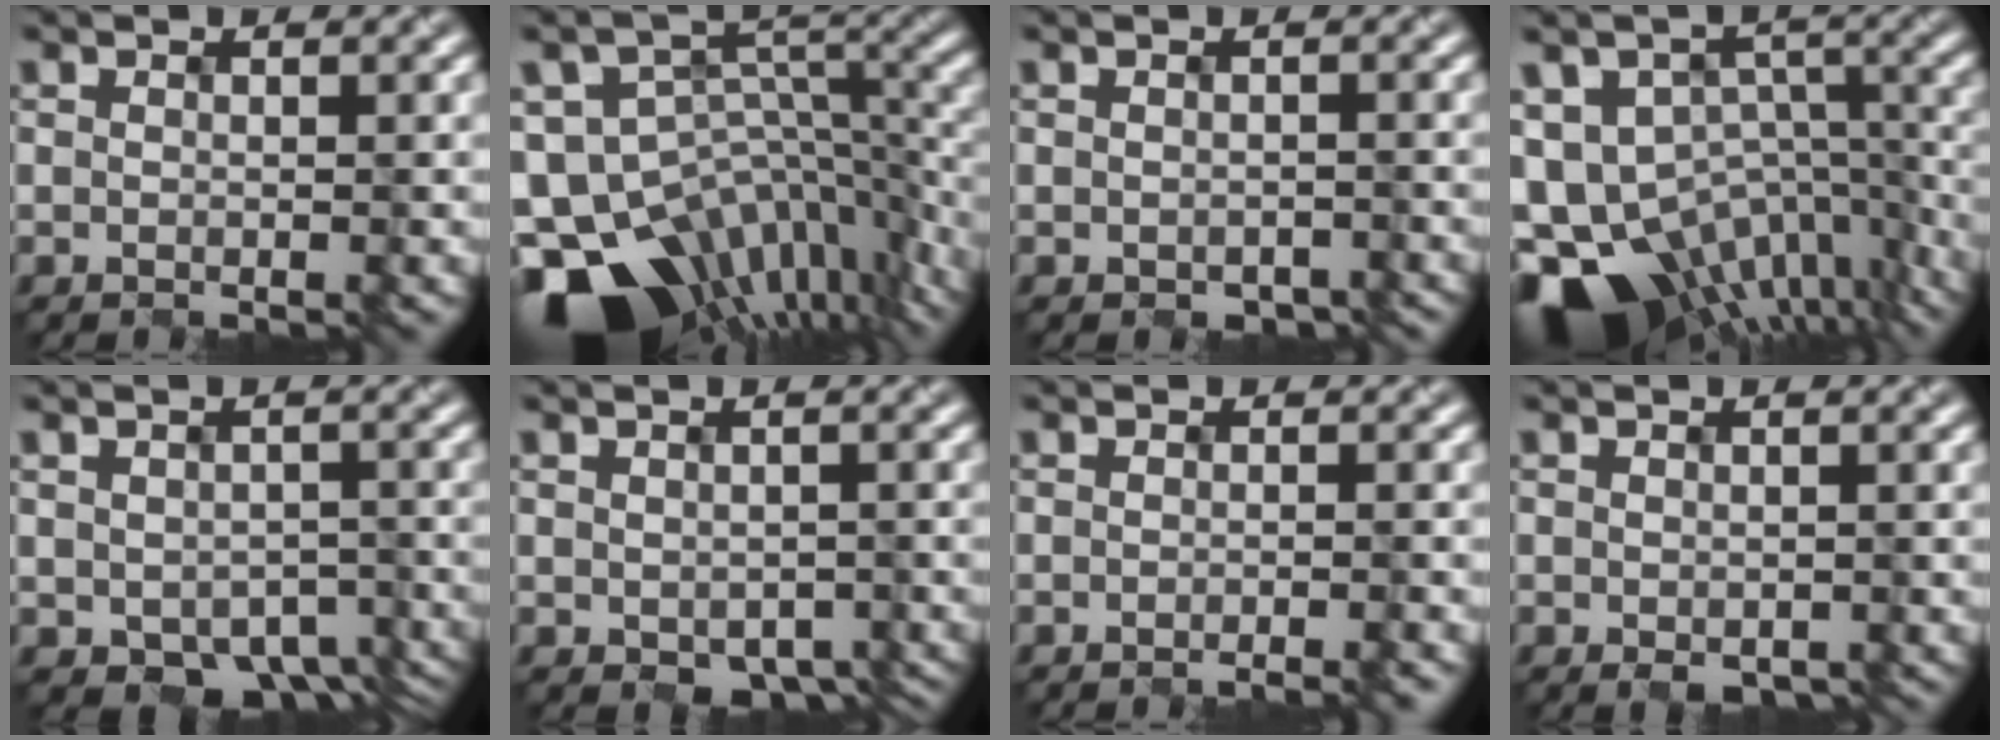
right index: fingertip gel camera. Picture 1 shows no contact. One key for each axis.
{"total": 15.0, "fx": -9.5, "fy": 8.4, "fz": 8.0, "tx": -0.169, "ty": -0.006, "tz": -0.130}
{"total": 1.2, "fx": -1.1, "fy": 0.4, "fz": 0.3, "tx": -0.005, "ty": -0.002, "tz": 0.002}
{"total": 15.1, "fx": -8.0, "fy": 9.7, "fz": 8.4, "tx": -0.170, "ty": -0.018, "tz": -0.078}
{"total": 5.5, "fx": -2.5, "fy": 3.7, "fz": 3.2, "tx": -0.040, "ty": -0.011, "tz": -0.009}
{"total": 3.1, "fx": -1.4, "fy": 2.1, "fz": 1.8, "tx": -0.025, "ty": -0.014, "tz": 0.001}
{"total": 1.3, "fx": -1.0, "fy": 0.2, "fz": 0.8, "tx": -0.006, "ty": 0.002, "tz": -0.018}
{"total": 0.9, "fx": -0.8, "fy": 0.3, "fz": 0.4, "tx": -0.010, "ty": -0.003, "tz": 0.002}